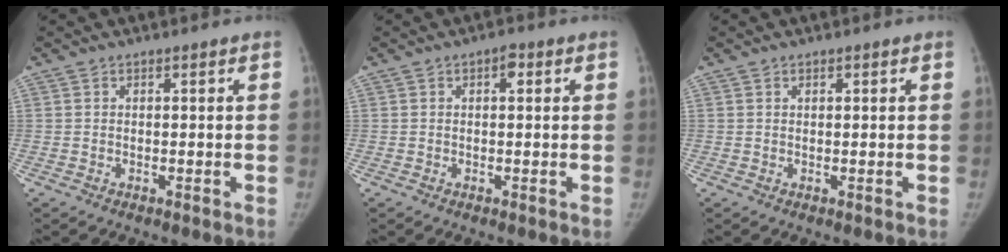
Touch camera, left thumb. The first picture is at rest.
{"total": 1.9, "force": [0.7, 1.0, 1.5], "torque": [-0.015, 0.003, 0.006]}
{"total": 0.6, "force": [0.4, 0.3, 0.3], "torque": [-0.004, -0.002, 0.007]}